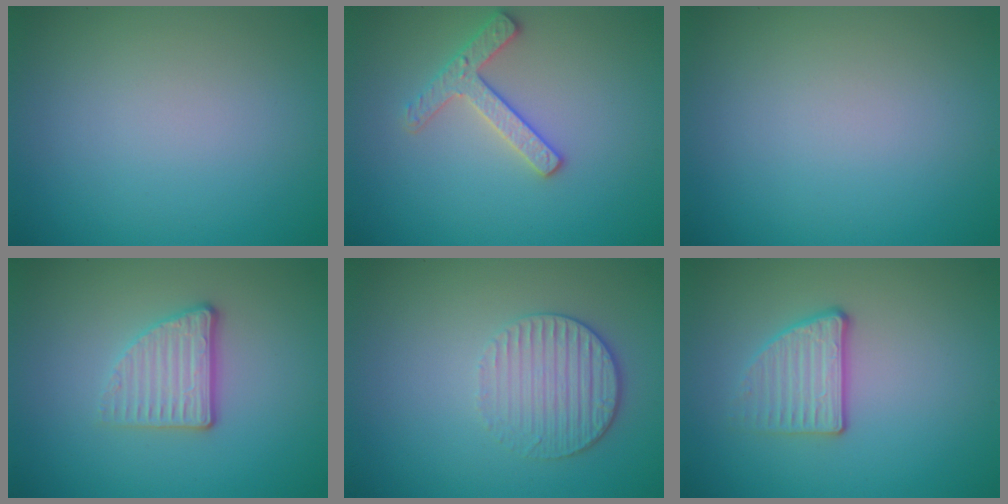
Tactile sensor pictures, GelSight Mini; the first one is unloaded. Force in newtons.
{"total": 2.5, "press": 2.4, "slide": 0.4}
{"total": 0.0}
{"total": 3.4, "press": 2.7, "slide": 2.1}
{"total": 3.3, "press": 2.8, "slide": 1.8}
{"total": 2.8, "press": 2.3, "slide": 1.5}